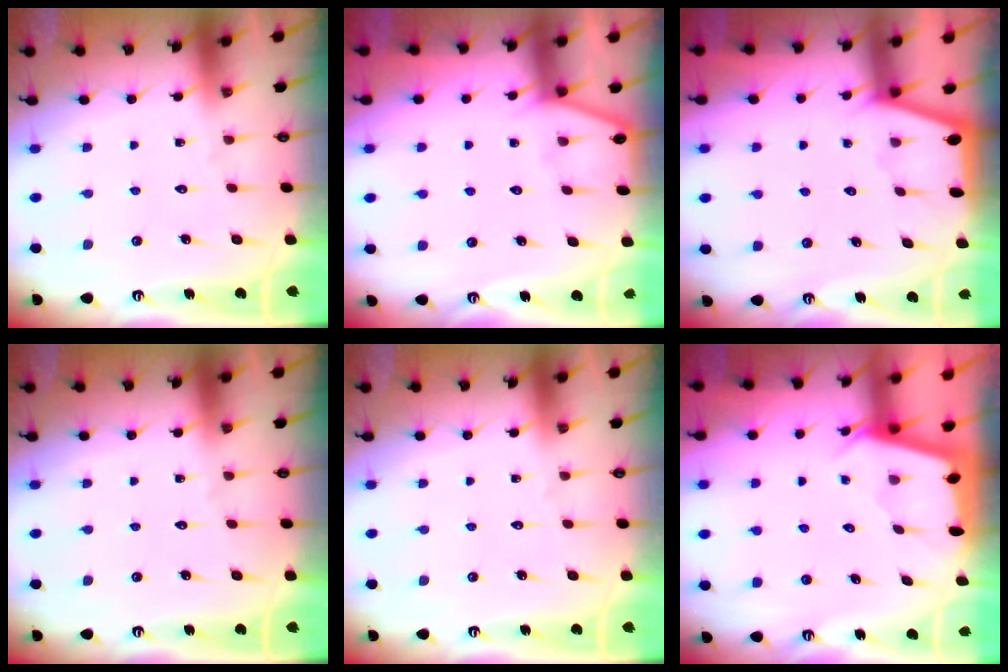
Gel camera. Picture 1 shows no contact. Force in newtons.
{"total": 2.9, "press": 2.9, "slide": 0.3}
{"total": 1.1, "press": 1.0, "slide": 0.2}
{"total": 0.0}
{"total": 0.0}
{"total": 2.2, "press": 2.2, "slide": 0.3}